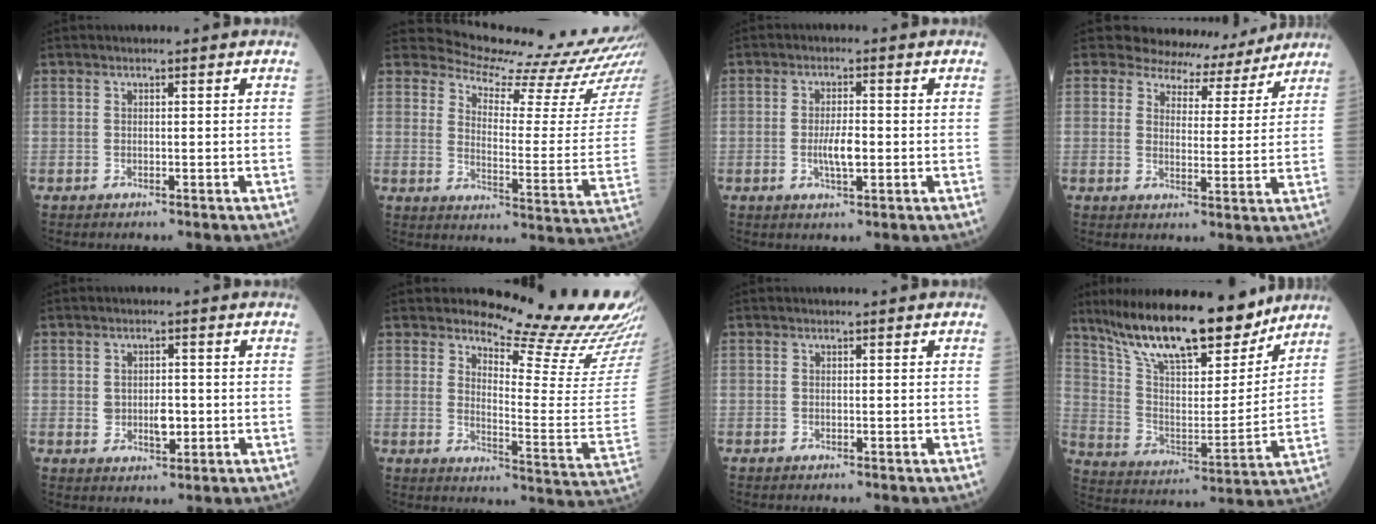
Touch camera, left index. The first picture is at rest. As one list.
[{"total": 16.4, "force": [16.1, -1.3, 2.4], "torque": [-0.036, -0.130, 0.193]}, {"total": 3.7, "force": [-0.7, 1.0, 3.5], "torque": [-0.063, -0.002, -0.012]}, {"total": 8.3, "force": [7.8, 2.6, -0.4], "torque": [0.020, -0.008, 0.092]}, {"total": 3.4, "force": [-0.3, 2.1, 2.6], "torque": [-0.035, 0.000, 0.002]}, {"total": 17.4, "force": [16.7, 0.3, 4.9], "torque": [-0.064, -0.126, 0.189]}, {"total": 0.0}, {"total": 20.6, "force": [16.7, 5.0, 11.0], "torque": [-0.182, -0.002, 0.285]}]